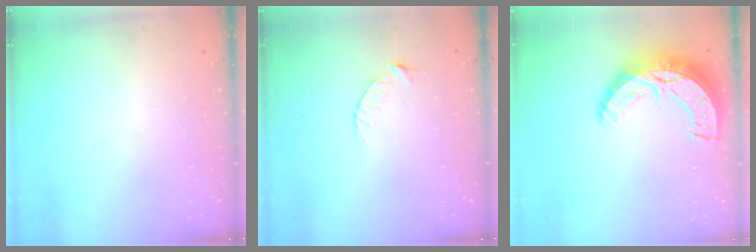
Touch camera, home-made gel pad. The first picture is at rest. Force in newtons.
{"total": 3.4, "press": 3.4, "slide": 0.4}
{"total": 15.2, "press": 15.2, "slide": 1.0}